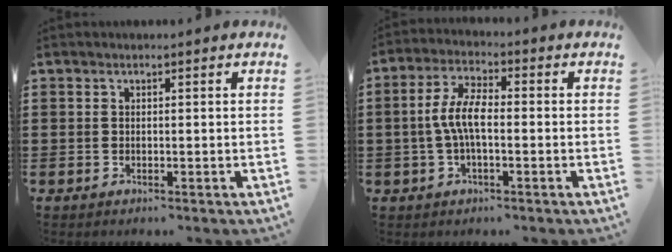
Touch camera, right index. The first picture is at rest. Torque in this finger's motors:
{"motor_torque": [0.70, -0.50, 0.46, 0.21]}